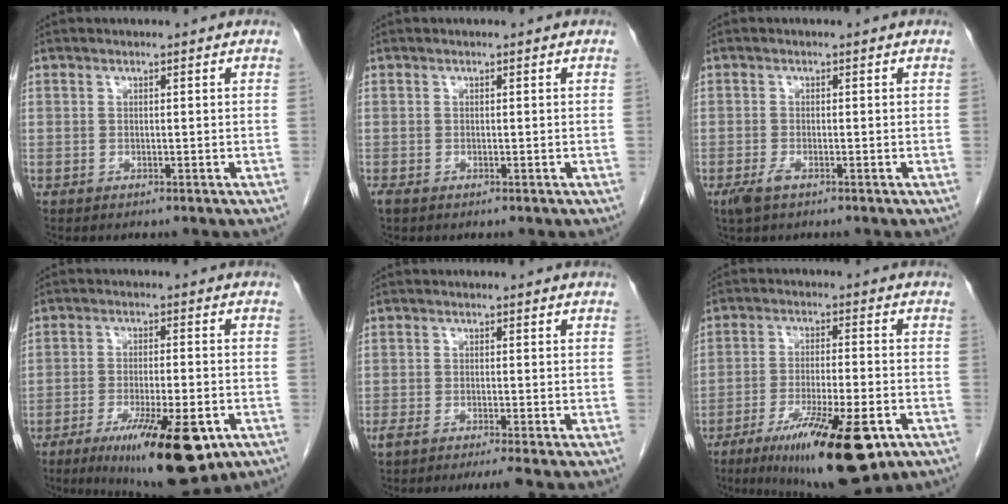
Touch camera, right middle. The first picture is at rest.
{"total": 0.7, "force": [-0.4, 0.3, 0.4], "torque": [-0.011, -0.002, -0.008]}
{"total": 2.1, "force": [-1.2, 0.6, 1.6], "torque": [-0.038, -0.005, -0.024]}
{"total": 14.3, "force": [-7.4, 3.0, 11.9], "torque": [-0.159, -0.023, -0.107]}
{"total": 4.4, "force": [-3.4, -0.2, 2.8], "torque": [-0.043, -0.008, -0.058]}
{"total": 16.0, "force": [-8.6, 2.9, 13.2], "torque": [-0.189, -0.029, -0.129]}